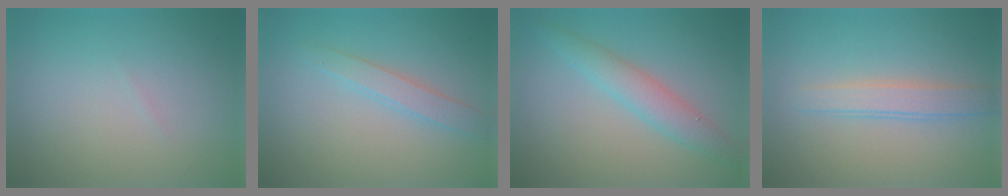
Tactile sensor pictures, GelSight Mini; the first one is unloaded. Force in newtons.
{"total": 2.0, "press": 2.0, "slide": 0.0}
{"total": 3.4, "press": 3.4, "slide": 0.1}
{"total": 2.4, "press": 2.4, "slide": 0.2}